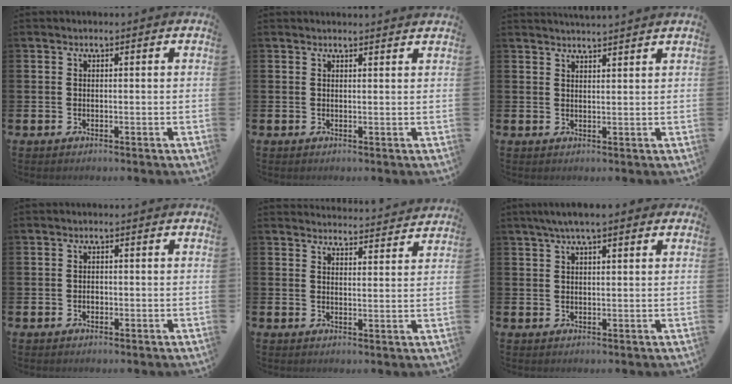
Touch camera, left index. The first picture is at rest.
{"total": 1.0, "force": [1.0, -0.1, 0.1], "torque": [0.013, -0.009, 0.015]}
{"total": 2.5, "force": [2.5, -0.4, 0.0], "torque": [0.001, -0.014, 0.045]}
{"total": 0.8, "force": [-0.2, 0.7, 0.4], "torque": [-0.004, 0.002, -0.006]}
{"total": 4.0, "force": [4.0, 0.1, -0.1], "torque": [0.006, -0.033, 0.069]}
{"total": 3.9, "force": [2.7, 0.7, 2.6], "torque": [-0.046, 0.001, 0.046]}